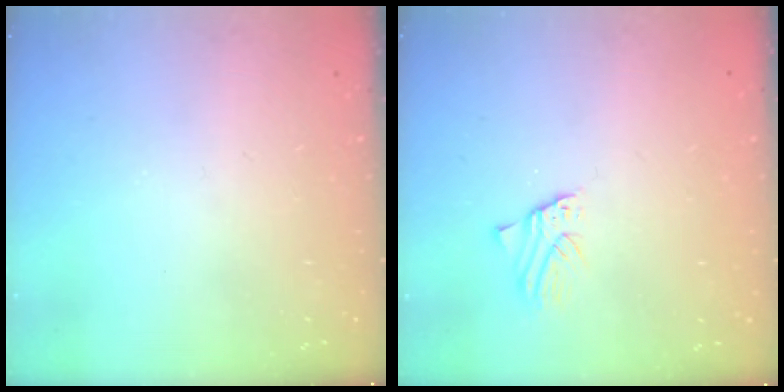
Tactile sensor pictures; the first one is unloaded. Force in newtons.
{"total": 1.6, "press": 1.6, "slide": 0.3}